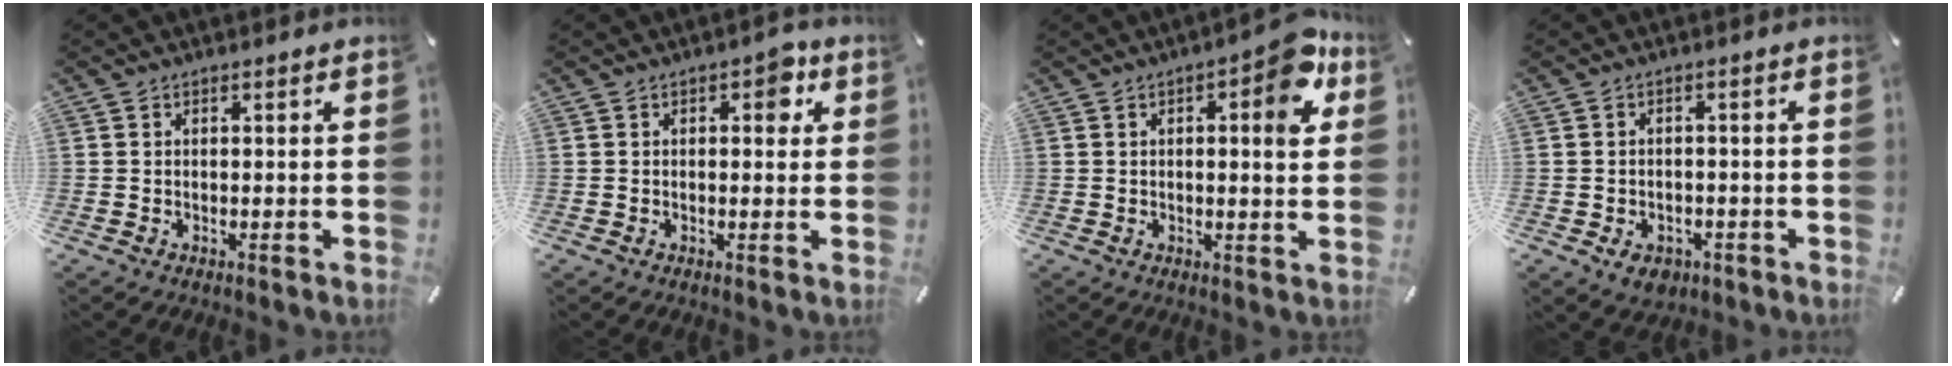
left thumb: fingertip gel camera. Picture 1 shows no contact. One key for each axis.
{"total": 3.9, "fx": 1.2, "fy": 2.3, "fz": 3.0, "tx": -0.024, "ty": -0.004, "tz": 0.009}
{"total": 8.4, "fx": 3.3, "fy": 3.0, "fz": 7.1, "tx": -0.072, "ty": -0.024, "tz": 0.043}
{"total": 4.1, "fx": -1.8, "fy": 3.2, "fz": 1.9, "tx": -0.029, "ty": 0.003, "tz": -0.033}